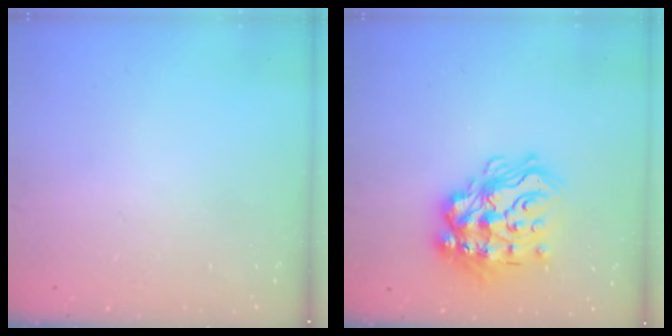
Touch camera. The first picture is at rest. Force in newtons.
{"total": 19.5, "press": 19.4, "slide": 2.7}